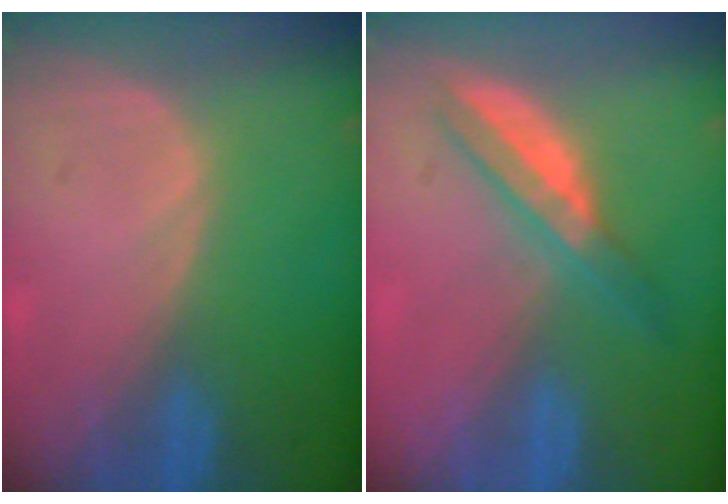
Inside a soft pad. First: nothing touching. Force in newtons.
{"total": 4.8, "press": 4.7, "slide": 1.0}